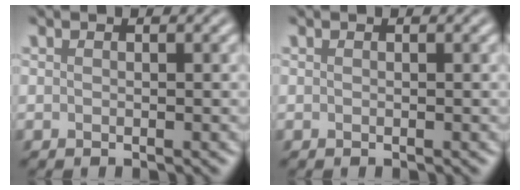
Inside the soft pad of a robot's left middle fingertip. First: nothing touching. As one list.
[{"total": 0.0}]